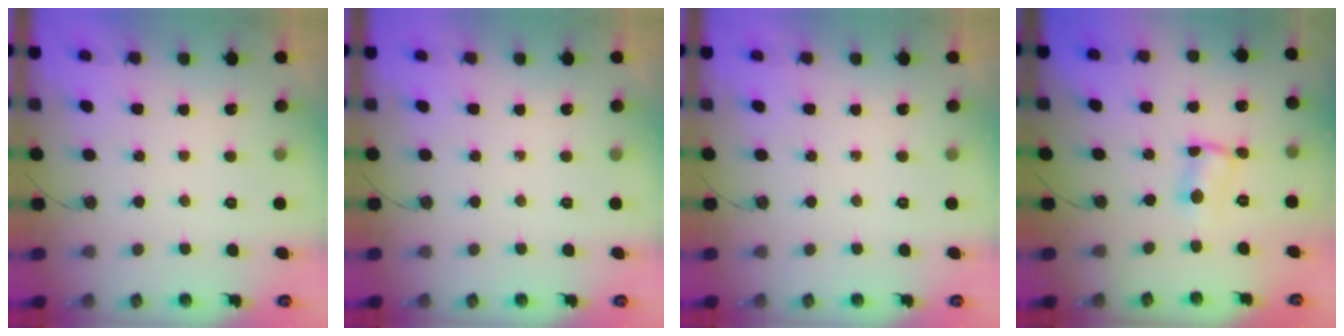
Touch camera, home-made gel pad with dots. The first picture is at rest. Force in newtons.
{"total": 0.0}
{"total": 0.0}
{"total": 2.9, "press": 1.4, "slide": 2.5}